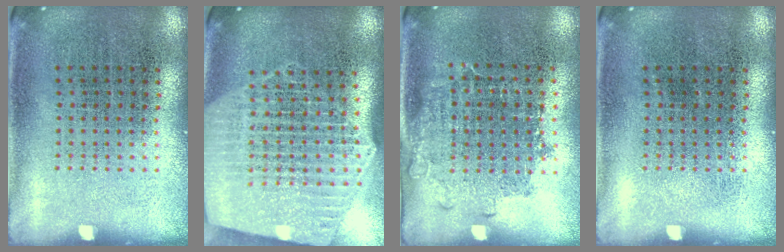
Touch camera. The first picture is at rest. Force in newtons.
{"total": 2.8, "press": 2.4, "slide": 1.4}
{"total": 1.3, "press": 1.1, "slide": 0.7}
{"total": 0.0}